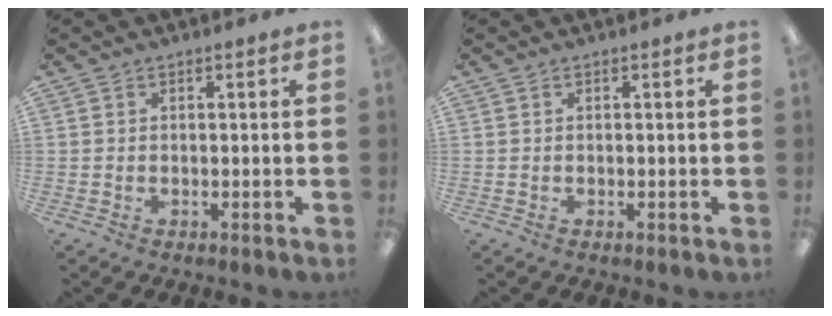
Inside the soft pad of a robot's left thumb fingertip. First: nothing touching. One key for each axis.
{"total": 0.0}